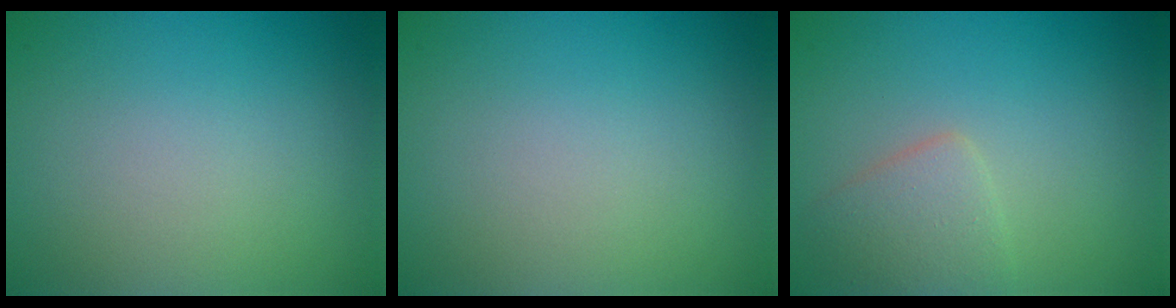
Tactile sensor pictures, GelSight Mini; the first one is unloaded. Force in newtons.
{"total": 0.0}
{"total": 2.4, "press": 2.4, "slide": 0.0}